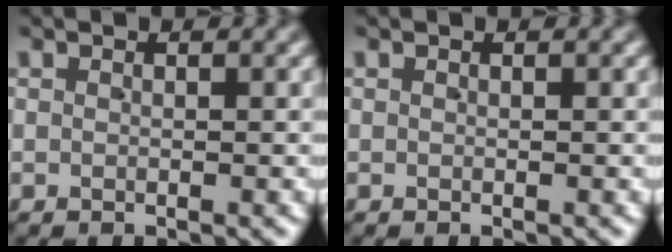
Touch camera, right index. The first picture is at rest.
{"total": 0.0}